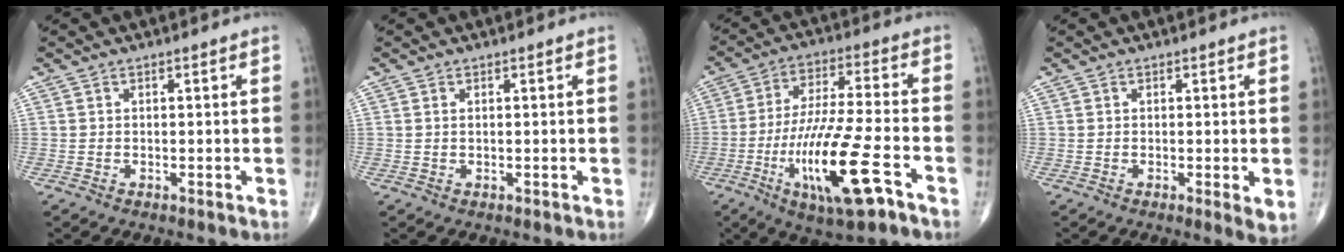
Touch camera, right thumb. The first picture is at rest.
{"total": 0.0}
{"total": 17.7, "force": [-7.3, 3.8, 15.7], "torque": [-0.313, 0.013, -0.119]}
{"total": 2.7, "force": [-0.2, 0.6, 2.6], "torque": [-0.041, -0.012, -0.004]}